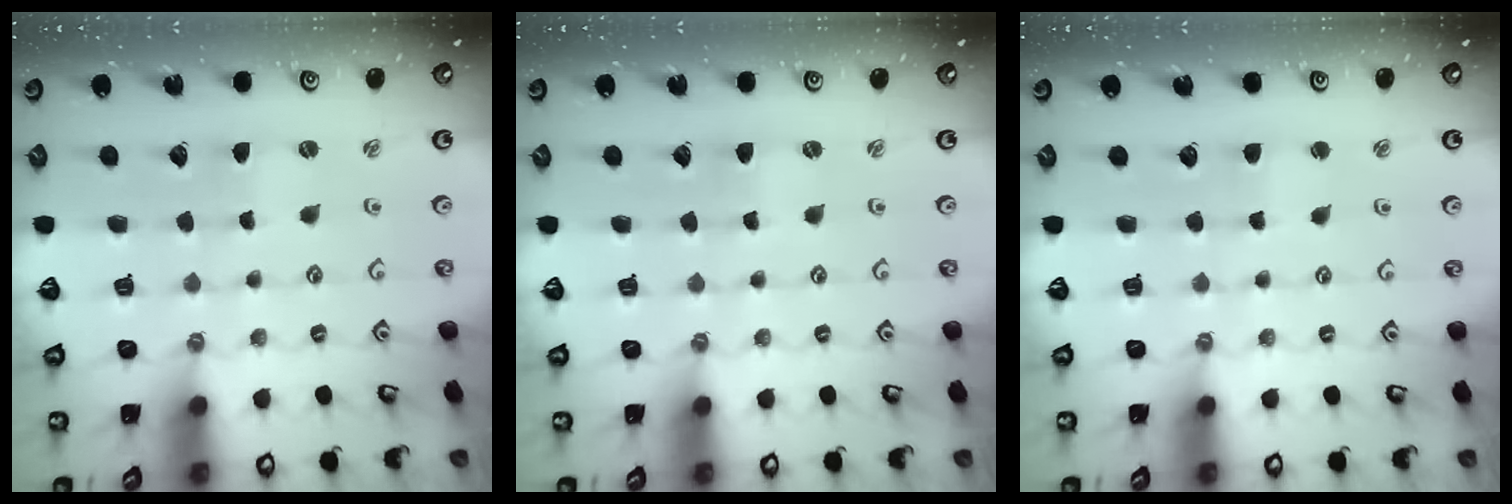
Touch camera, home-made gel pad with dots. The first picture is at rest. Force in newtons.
{"total": 0.0}
{"total": 2.1, "press": 2.1, "slide": 0.2}